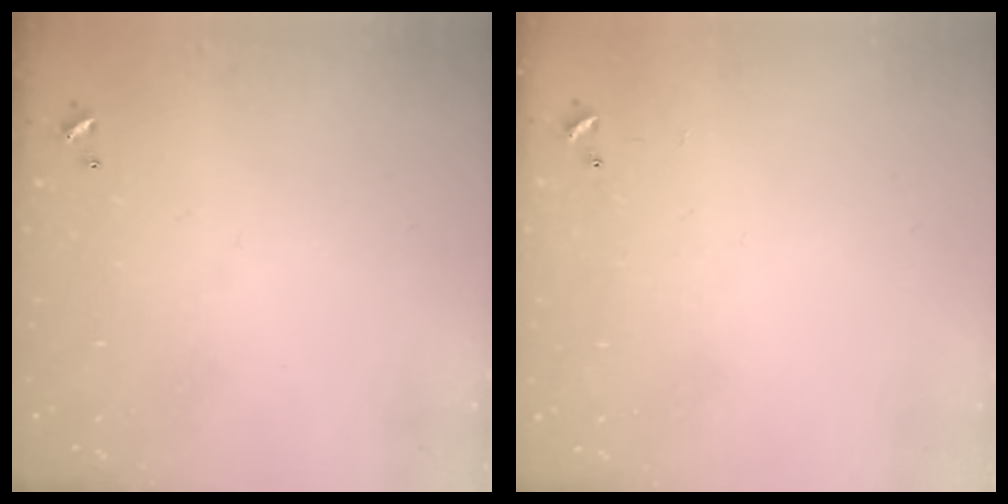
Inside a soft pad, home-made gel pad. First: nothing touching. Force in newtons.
{"total": 8.0, "press": 8.0, "slide": 0.5}